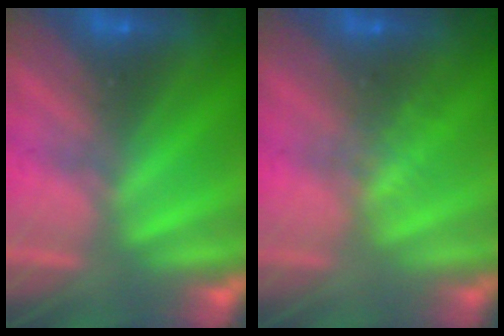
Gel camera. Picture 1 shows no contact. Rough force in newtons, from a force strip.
{"total": 1.9}